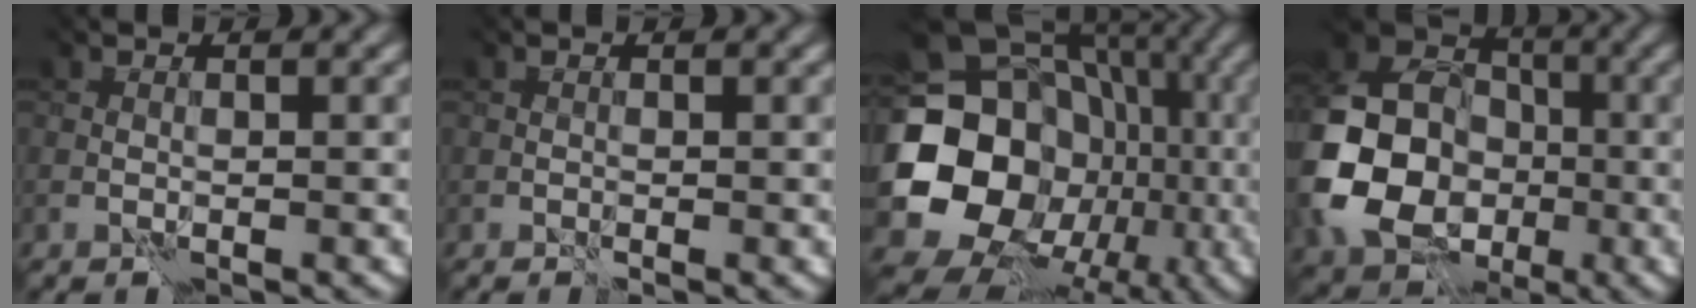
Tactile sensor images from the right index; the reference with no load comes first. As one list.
[{"total": 0.0}, {"total": 17.0, "force": [-1.4, 14.8, 8.3], "torque": [-0.158, -0.020, -0.016]}, {"total": 12.3, "force": [-2.3, 10.2, 6.4], "torque": [-0.169, -0.016, -0.046]}]